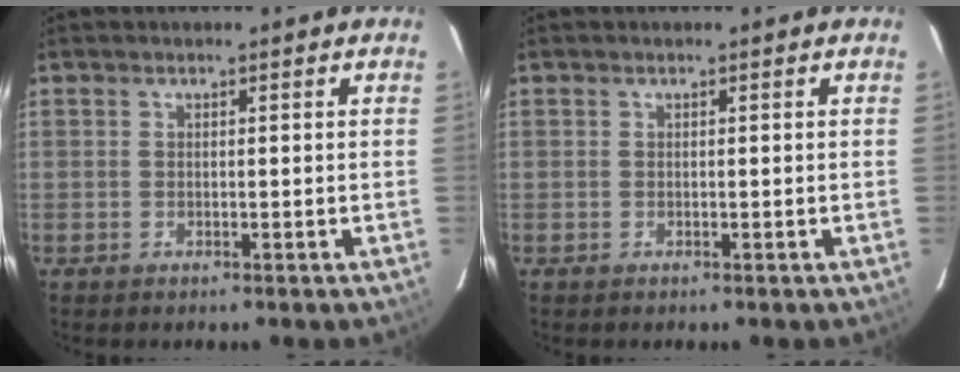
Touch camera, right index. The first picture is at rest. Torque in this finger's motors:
{"motor_torque": [0.00, 0.00, 0.02, 0.01]}